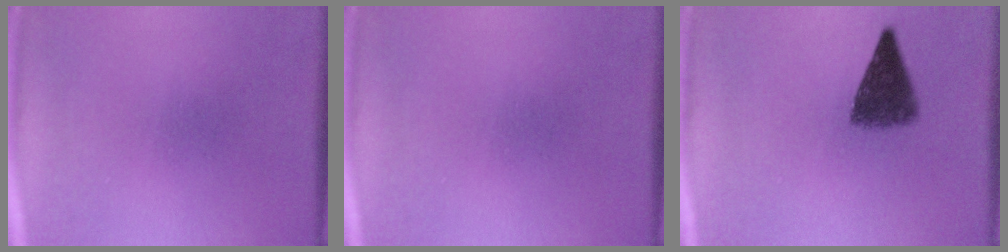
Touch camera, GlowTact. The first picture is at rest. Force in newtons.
{"total": 0.0}
{"total": 6.4}